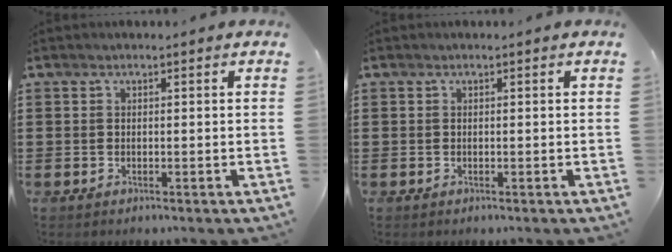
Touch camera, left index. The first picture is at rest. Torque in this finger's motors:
{"motor_torque": [0.08, 0.00, 0.04, 0.01]}